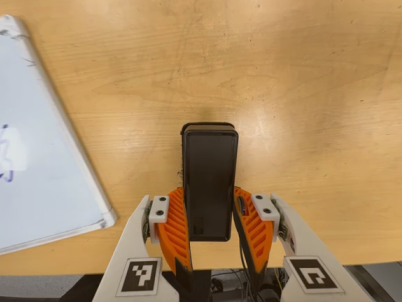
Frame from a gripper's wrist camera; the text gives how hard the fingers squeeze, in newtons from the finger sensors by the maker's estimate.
{"total": 5.6, "left": 3.7, "right": 7.5}